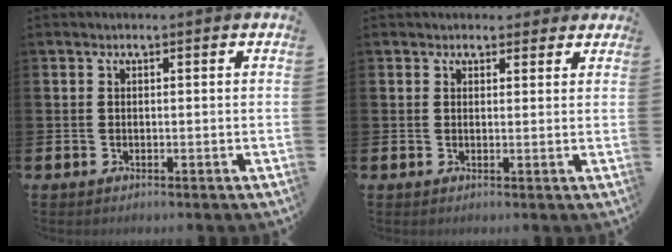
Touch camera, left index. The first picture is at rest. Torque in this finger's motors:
{"motor_torque": [0.22, -1.01, -0.10, 0.10]}